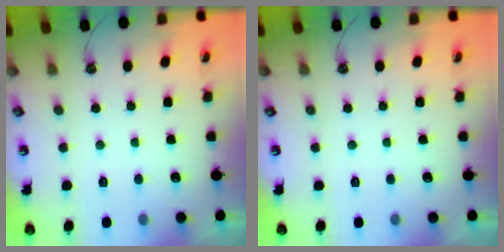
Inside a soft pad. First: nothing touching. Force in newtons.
{"total": 0.0}